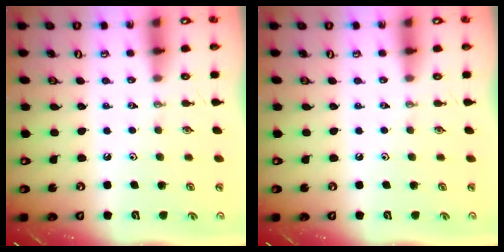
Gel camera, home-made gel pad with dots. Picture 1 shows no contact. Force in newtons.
{"total": 0.0}